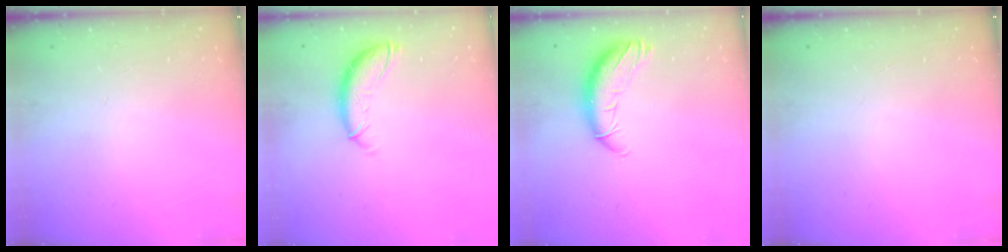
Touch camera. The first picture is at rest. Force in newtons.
{"total": 10.7, "press": 10.6, "slide": 1.4}
{"total": 12.0, "press": 11.7, "slide": 2.7}
{"total": 0.0}